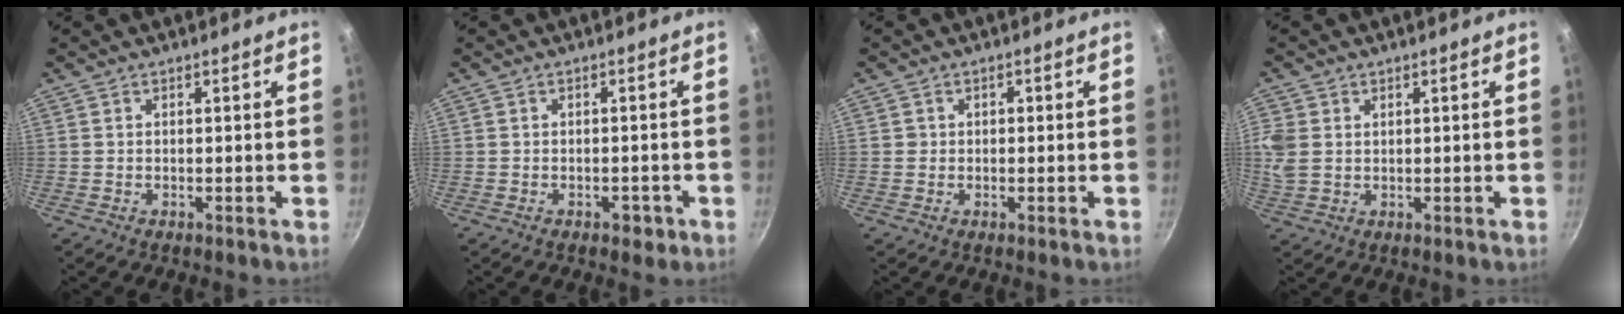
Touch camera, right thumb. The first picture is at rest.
{"total": 2.6, "force": [-1.3, 1.6, 1.5], "torque": [-0.006, 0.015, -0.008]}
{"total": 1.5, "force": [0.0, 1.4, 0.5], "torque": [0.003, 0.009, -0.001]}
{"total": 6.7, "force": [1.6, 5.2, 3.9], "torque": [-0.086, 0.004, 0.033]}